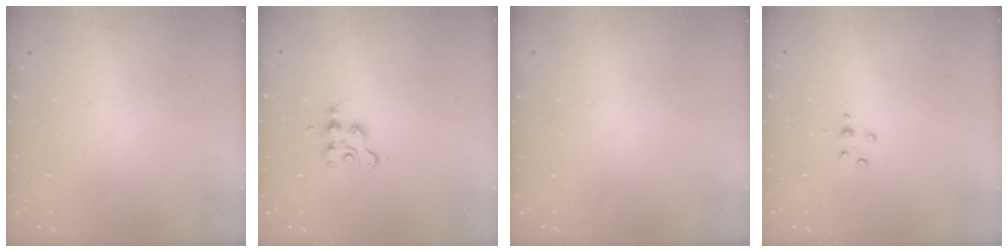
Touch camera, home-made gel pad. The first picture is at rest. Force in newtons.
{"total": 2.7, "press": 2.6, "slide": 0.4}
{"total": 0.0}
{"total": 3.0, "press": 3.0, "slide": 0.3}